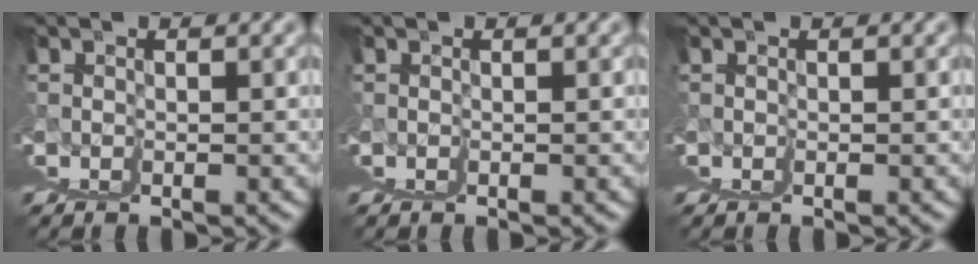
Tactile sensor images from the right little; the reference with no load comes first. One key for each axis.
{"total": 0.0}
{"total": 0.0}